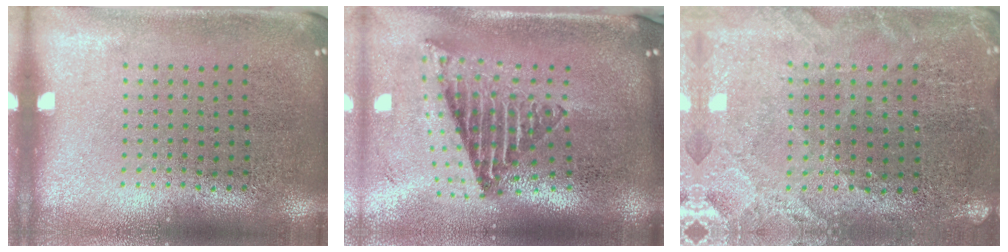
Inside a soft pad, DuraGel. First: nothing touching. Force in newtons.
{"total": 2.8, "press": 1.7, "slide": 2.2}
{"total": 0.9, "press": 0.8, "slide": 0.2}